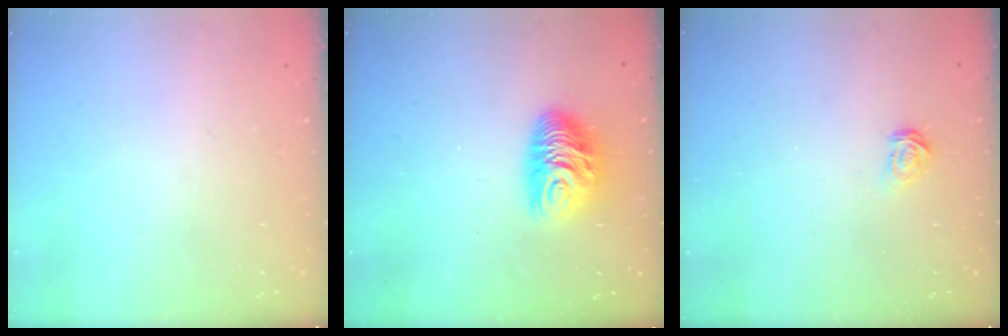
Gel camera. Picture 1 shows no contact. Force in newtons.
{"total": 9.8, "press": 9.8, "slide": 0.7}
{"total": 2.3, "press": 2.3, "slide": 0.3}